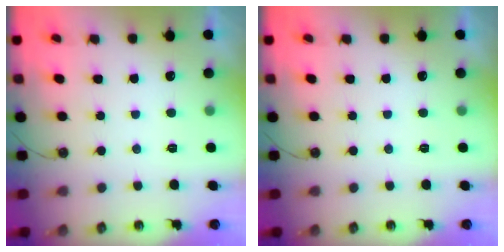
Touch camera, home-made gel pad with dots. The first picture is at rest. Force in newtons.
{"total": 0.0}